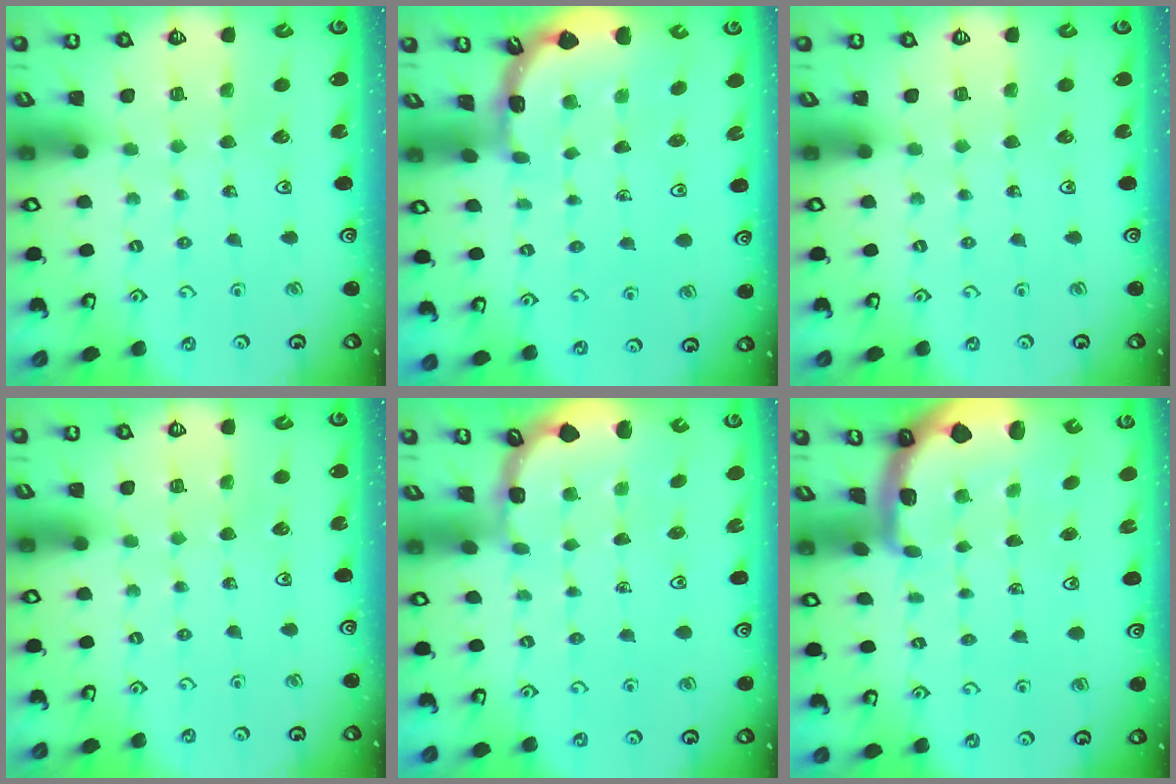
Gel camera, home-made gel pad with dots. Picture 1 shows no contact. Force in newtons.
{"total": 1.6, "press": 1.6, "slide": 0.1}
{"total": 0.0}
{"total": 0.0}
{"total": 1.1, "press": 1.1, "slide": 0.1}
{"total": 1.9, "press": 1.8, "slide": 0.5}